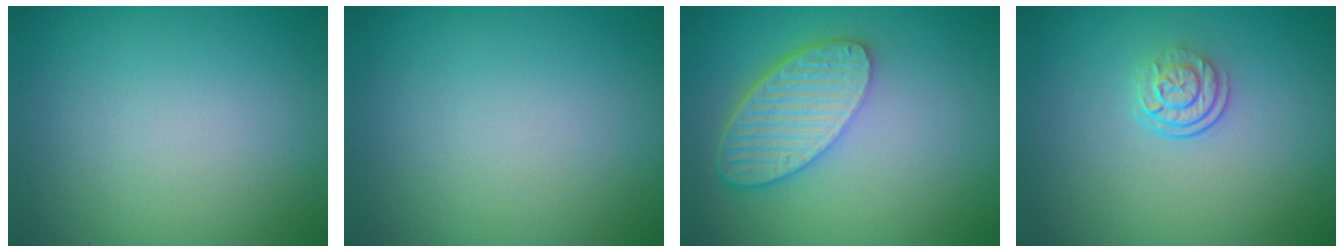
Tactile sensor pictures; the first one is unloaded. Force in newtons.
{"total": 0.0}
{"total": 5.8, "press": 4.5, "slide": 3.6}
{"total": 2.6, "press": 1.8, "slide": 1.9}